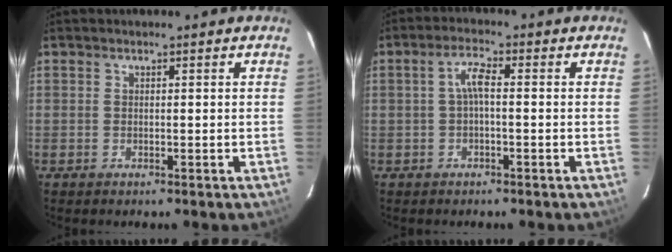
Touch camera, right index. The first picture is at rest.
{"total": 3.3, "force": [-0.3, 0.8, 3.2], "torque": [-0.065, 0.011, -0.005]}